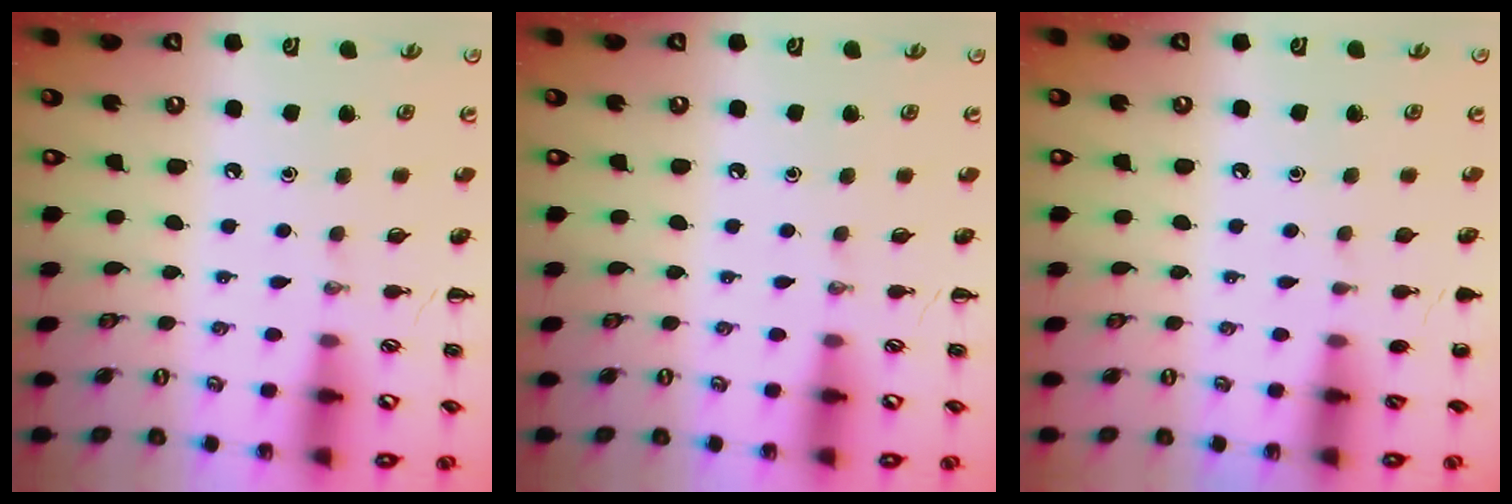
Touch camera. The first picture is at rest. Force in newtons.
{"total": 0.0}
{"total": 1.2, "press": 1.2, "slide": 0.1}